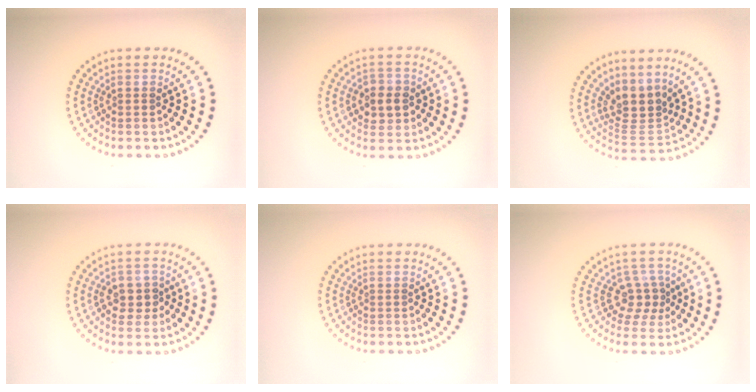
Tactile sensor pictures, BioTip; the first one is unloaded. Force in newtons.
{"total": 2.8, "press": 2.7, "slide": 0.6}
{"total": 3.4, "press": 2.4, "slide": 2.4}
{"total": 2.5, "press": 2.4, "slide": 0.4}
{"total": 0.0}
{"total": 2.5, "press": 1.8, "slide": 1.8}